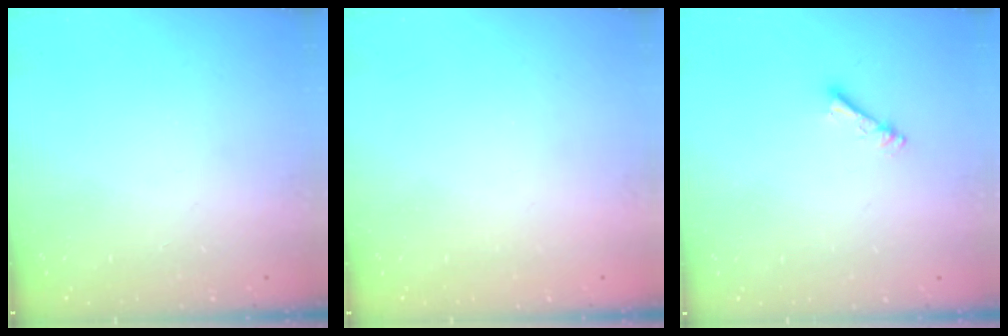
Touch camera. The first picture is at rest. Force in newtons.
{"total": 1.3, "press": 1.3, "slide": 0.2}
{"total": 2.7, "press": 2.7, "slide": 0.4}